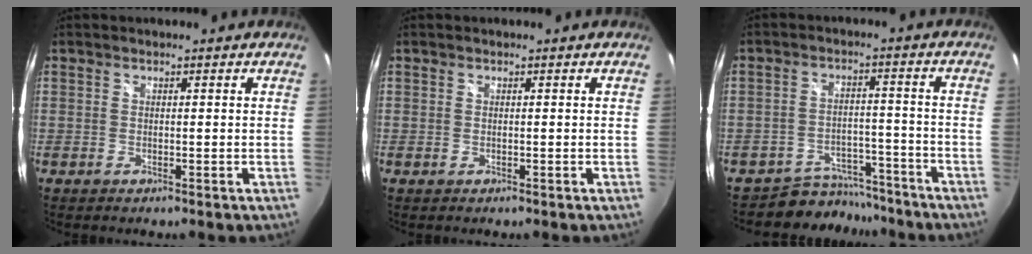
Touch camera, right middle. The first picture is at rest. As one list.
[{"total": 0.0}, {"total": 8.4, "force": [-7.6, 3.5, 0.0], "torque": [-0.011, 0.022, -0.111]}]